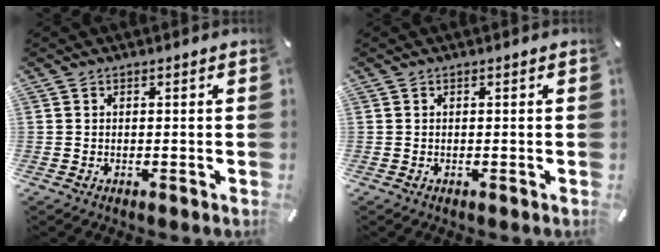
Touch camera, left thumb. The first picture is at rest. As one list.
[{"total": 0.0}]